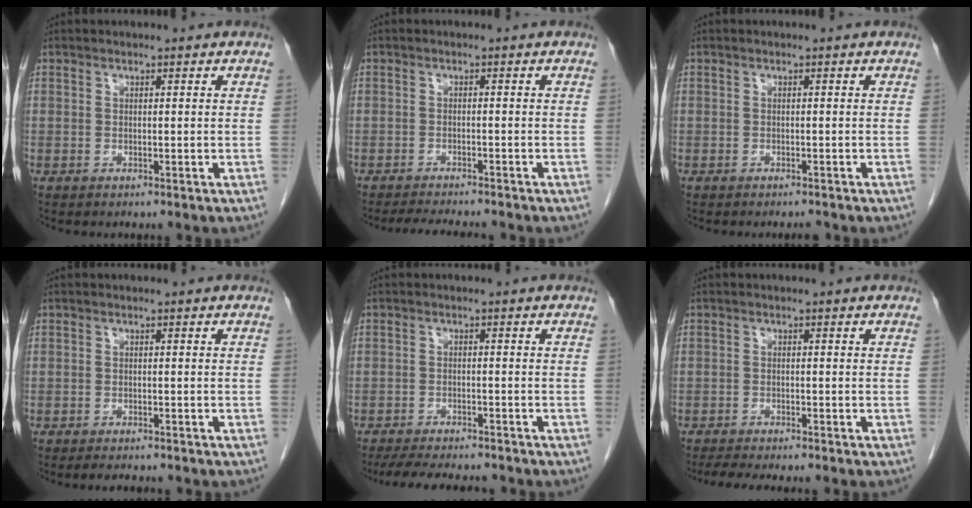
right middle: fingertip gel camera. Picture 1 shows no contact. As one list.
[{"total": 6.3, "force": [-5.8, 0.5, 2.4], "torque": [-0.037, -0.014, -0.086]}, {"total": 1.0, "force": [-0.9, 0.2, 0.3], "torque": [-0.007, -0.002, -0.012]}, {"total": 3.9, "force": [-3.4, 0.8, 1.6], "torque": [-0.021, -0.005, -0.042]}, {"total": 10.6, "force": [-9.5, 2.0, 4.2], "torque": [-0.068, -0.010, -0.133]}, {"total": 6.7, "force": [-5.9, 0.6, 3.1], "torque": [-0.047, -0.013, -0.088]}]